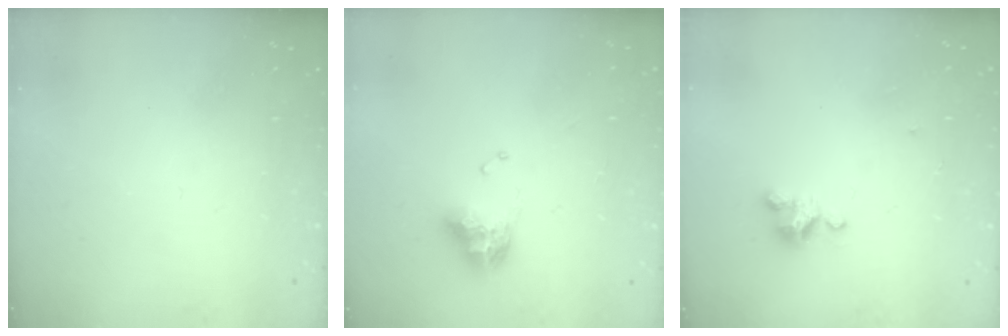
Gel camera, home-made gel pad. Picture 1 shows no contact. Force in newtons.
{"total": 8.8, "press": 8.7, "slide": 1.1}
{"total": 2.9, "press": 2.9, "slide": 0.3}